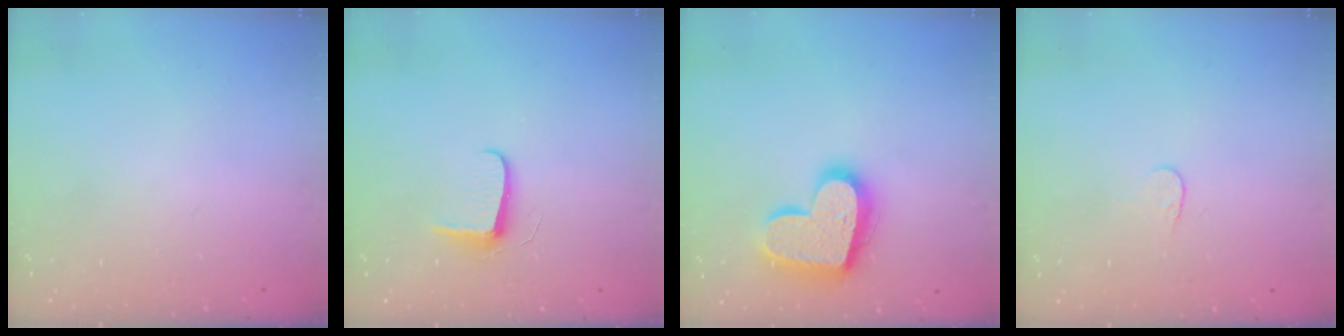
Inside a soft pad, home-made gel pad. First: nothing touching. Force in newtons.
{"total": 6.2, "press": 6.2, "slide": 0.8}
{"total": 18.0, "press": 18.0, "slide": 1.1}
{"total": 3.6, "press": 3.6, "slide": 0.3}